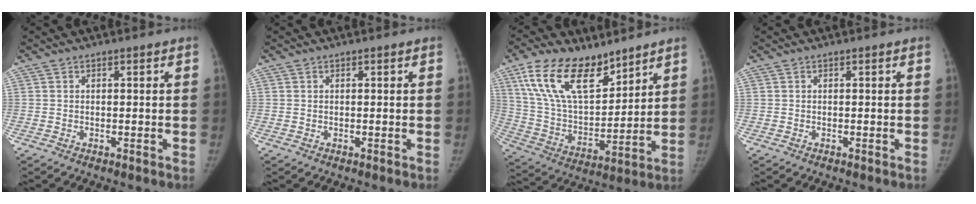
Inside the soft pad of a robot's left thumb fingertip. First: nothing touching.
{"total": 0.0}
{"total": 19.0, "force": [12.0, 9.2, 11.4], "torque": [-0.173, -0.055, 0.236]}
{"total": 0.0}